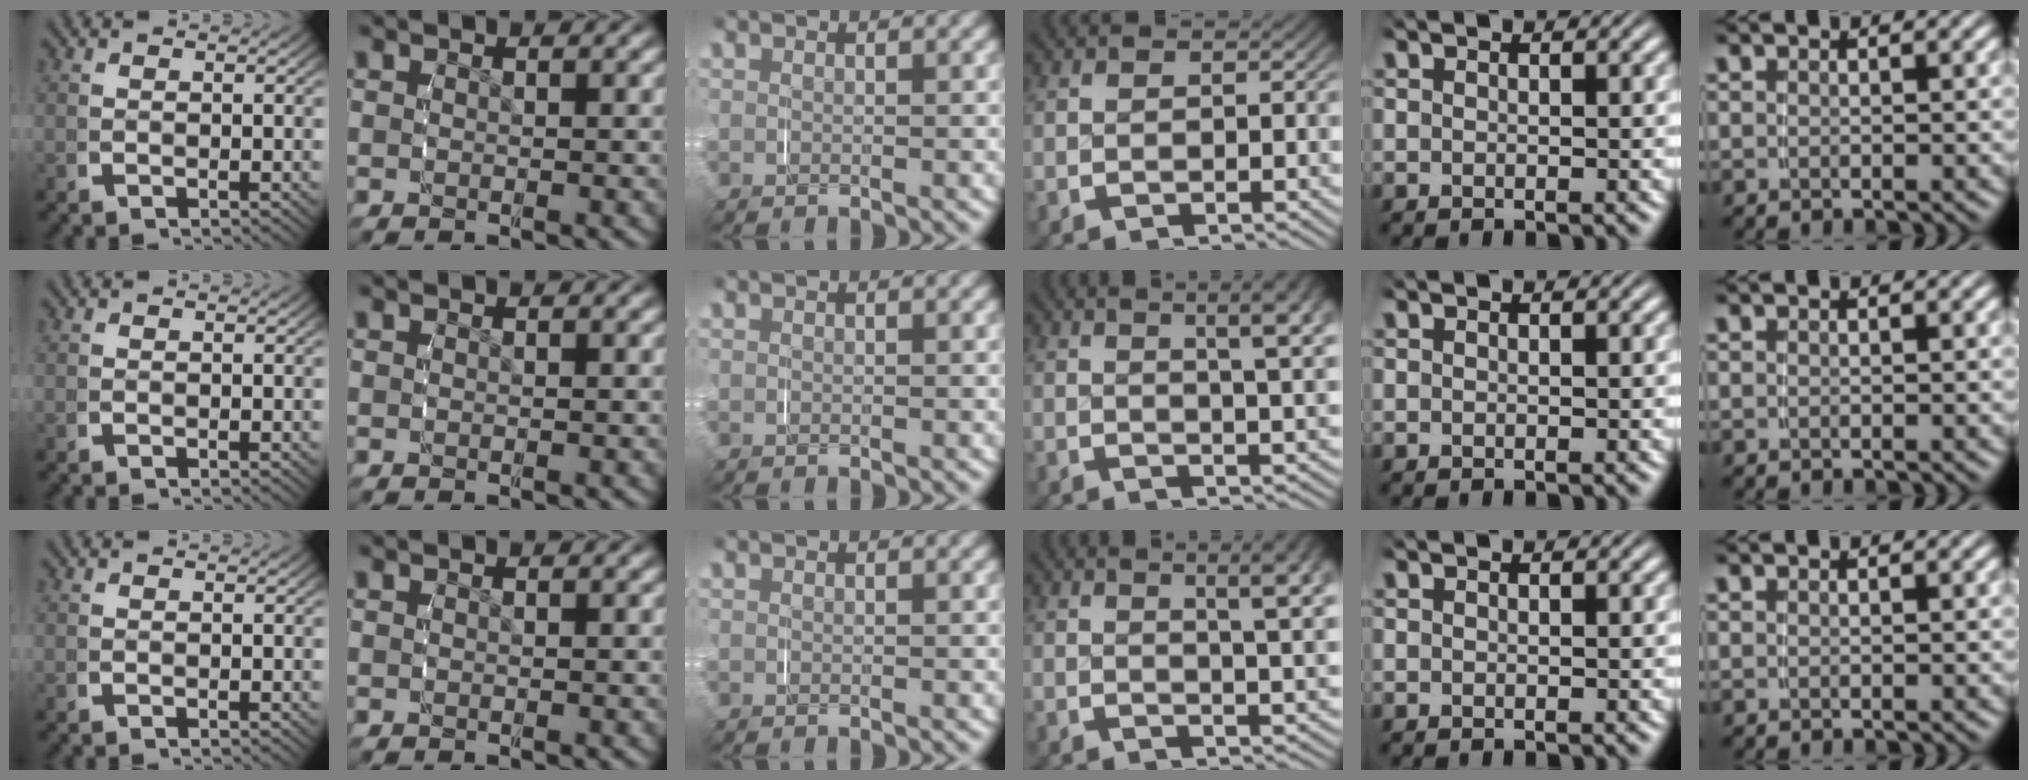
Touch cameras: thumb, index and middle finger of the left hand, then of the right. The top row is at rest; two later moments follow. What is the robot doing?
{"motion": "grasp_and_lifting", "object": "measuring cup"}